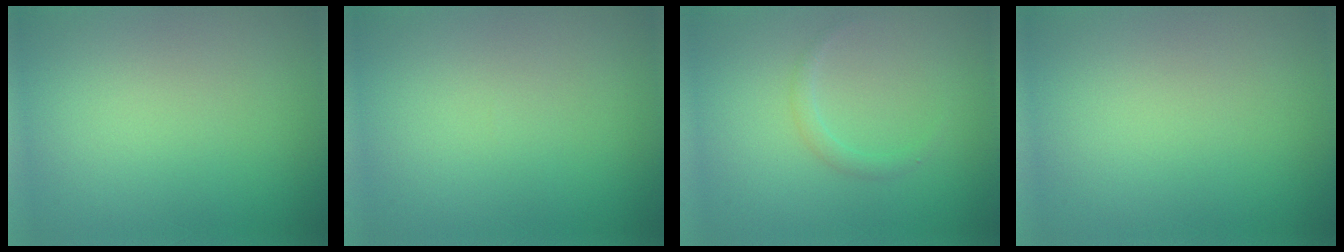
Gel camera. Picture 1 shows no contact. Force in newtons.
{"total": 0.0}
{"total": 1.0, "press": 1.0, "slide": 0.0}
{"total": 0.0}